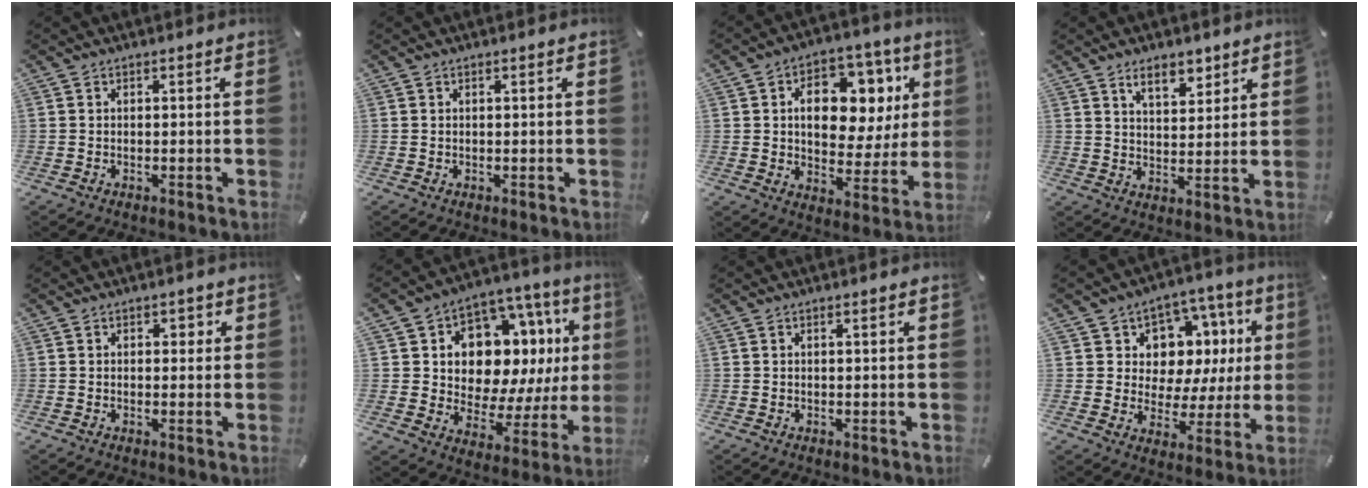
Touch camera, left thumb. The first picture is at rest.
{"total": 0.0}
{"total": 15.1, "force": [4.4, 10.6, 9.8], "torque": [-0.133, -0.019, 0.077]}
{"total": 7.4, "force": [5.2, 3.8, 3.7], "torque": [-0.046, -0.025, 0.089]}
{"total": 1.4, "force": [0.5, 1.2, 0.6], "torque": [0.003, 0.001, 0.003]}
{"total": 14.7, "force": [6.3, 10.0, 8.8], "torque": [-0.136, -0.052, 0.113]}
{"total": 0.7, "force": [0.3, 0.1, 0.6], "torque": [-0.012, 0.000, 0.006]}
{"total": 9.2, "force": [3.6, 8.0, 2.8], "torque": [-0.036, -0.045, 0.067]}